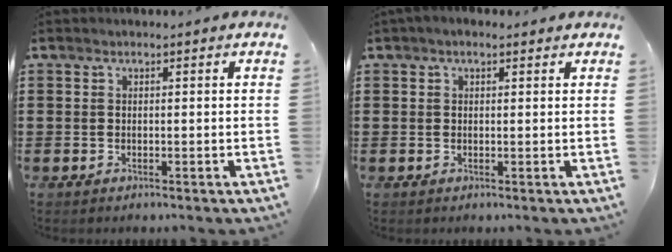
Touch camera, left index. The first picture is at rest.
{"total": 1.1, "force": [0.5, 0.7, 0.8], "torque": [-0.015, 0.006, 0.007]}